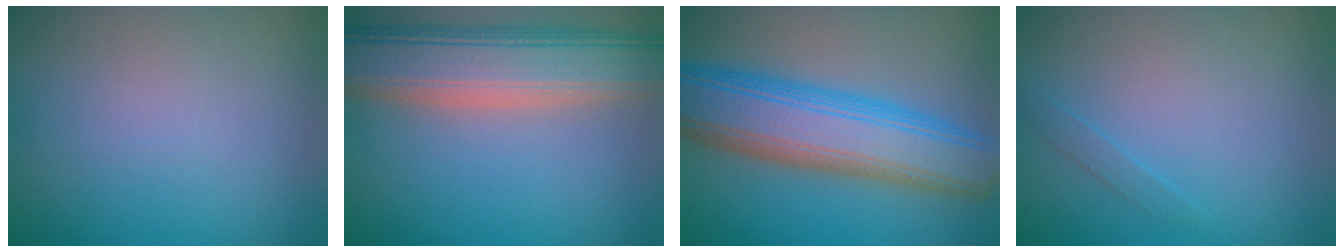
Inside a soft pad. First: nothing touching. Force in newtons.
{"total": 9.5, "press": 9.5, "slide": 0.6}
{"total": 10.5, "press": 10.5, "slide": 0.6}
{"total": 0.7, "press": 0.7, "slide": 0.0}